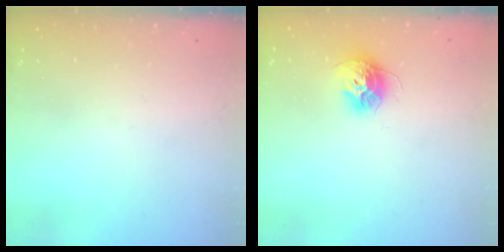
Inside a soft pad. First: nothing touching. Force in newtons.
{"total": 10.4, "press": 10.4, "slide": 0.5}